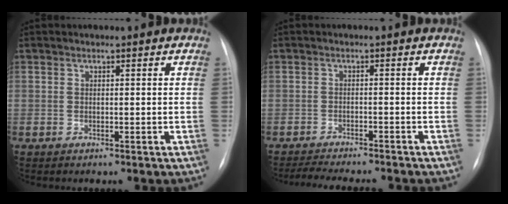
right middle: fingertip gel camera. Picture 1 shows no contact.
{"total": 9.1, "force": [-8.4, 1.1, 3.4], "torque": [-0.050, -0.005, -0.118]}